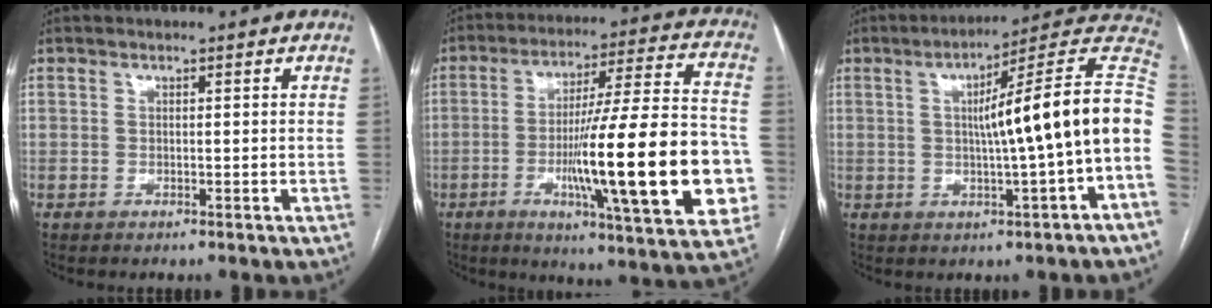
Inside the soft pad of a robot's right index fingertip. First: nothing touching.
{"total": 25.6, "force": [-5.6, 2.0, 24.9], "torque": [-0.335, -0.005, -0.082]}
{"total": 16.7, "force": [-0.2, -0.4, 16.7], "torque": [-0.221, 0.033, -0.008]}